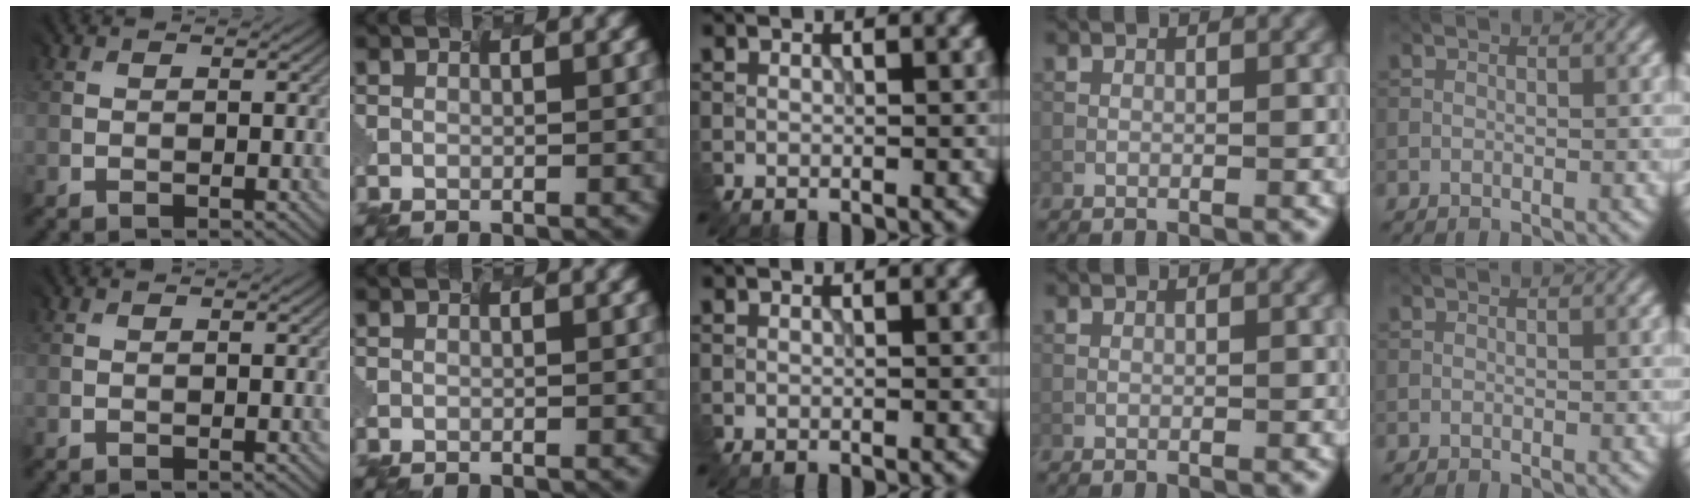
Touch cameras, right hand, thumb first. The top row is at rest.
{}